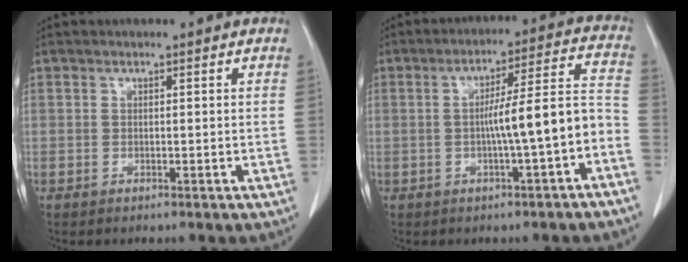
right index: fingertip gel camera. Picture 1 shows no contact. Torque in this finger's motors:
{"motor_torque": [1.51, -0.53, 0.73, 0.17]}